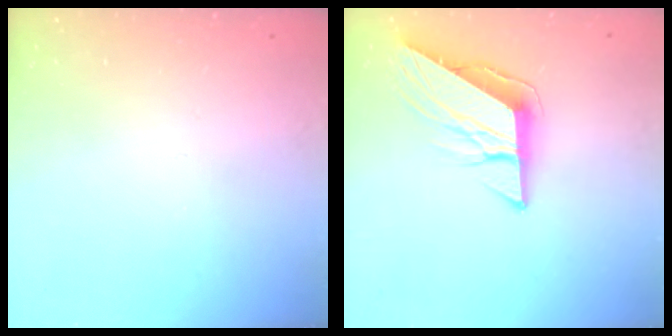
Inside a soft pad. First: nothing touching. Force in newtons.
{"total": 9.9, "press": 9.9, "slide": 0.9}